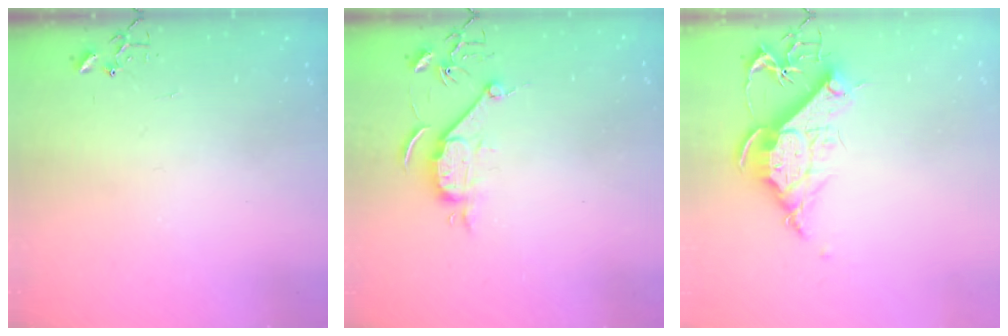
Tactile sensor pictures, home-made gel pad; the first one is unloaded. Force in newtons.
{"total": 7.9, "press": 7.9, "slide": 0.9}
{"total": 12.9, "press": 12.8, "slide": 1.5}